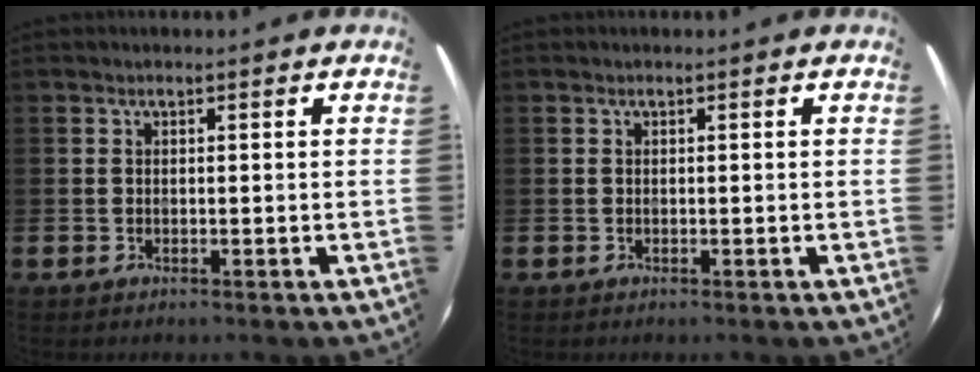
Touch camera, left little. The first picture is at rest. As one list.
[{"total": 0.0}]